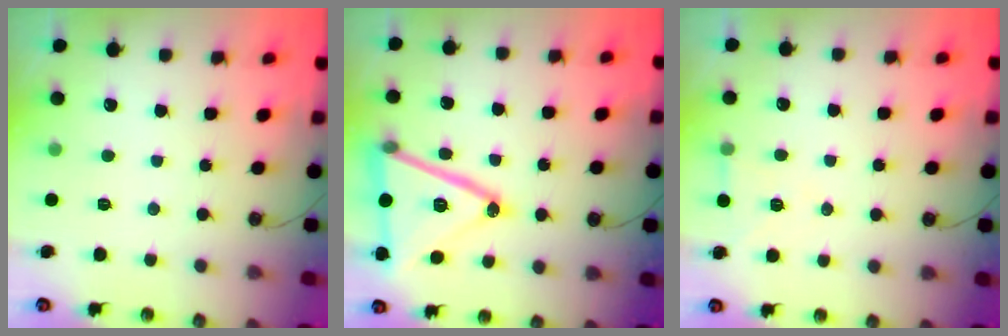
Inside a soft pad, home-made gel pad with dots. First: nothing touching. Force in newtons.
{"total": 22.6, "press": 22.3, "slide": 3.3}
{"total": 7.0, "press": 5.4, "slide": 4.6}